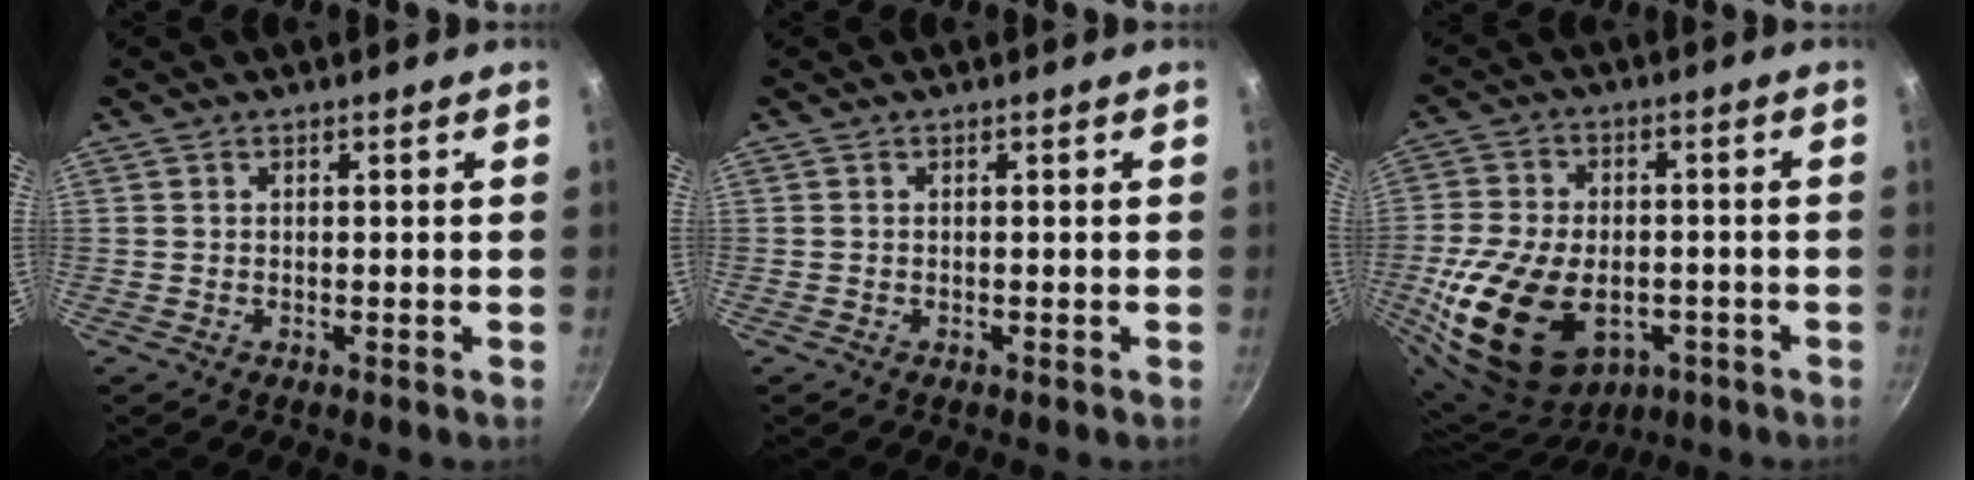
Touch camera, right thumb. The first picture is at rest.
{"total": 0.0}
{"total": 21.2, "force": [-5.7, 13.9, 14.9], "torque": [-0.277, 0.019, -0.083]}